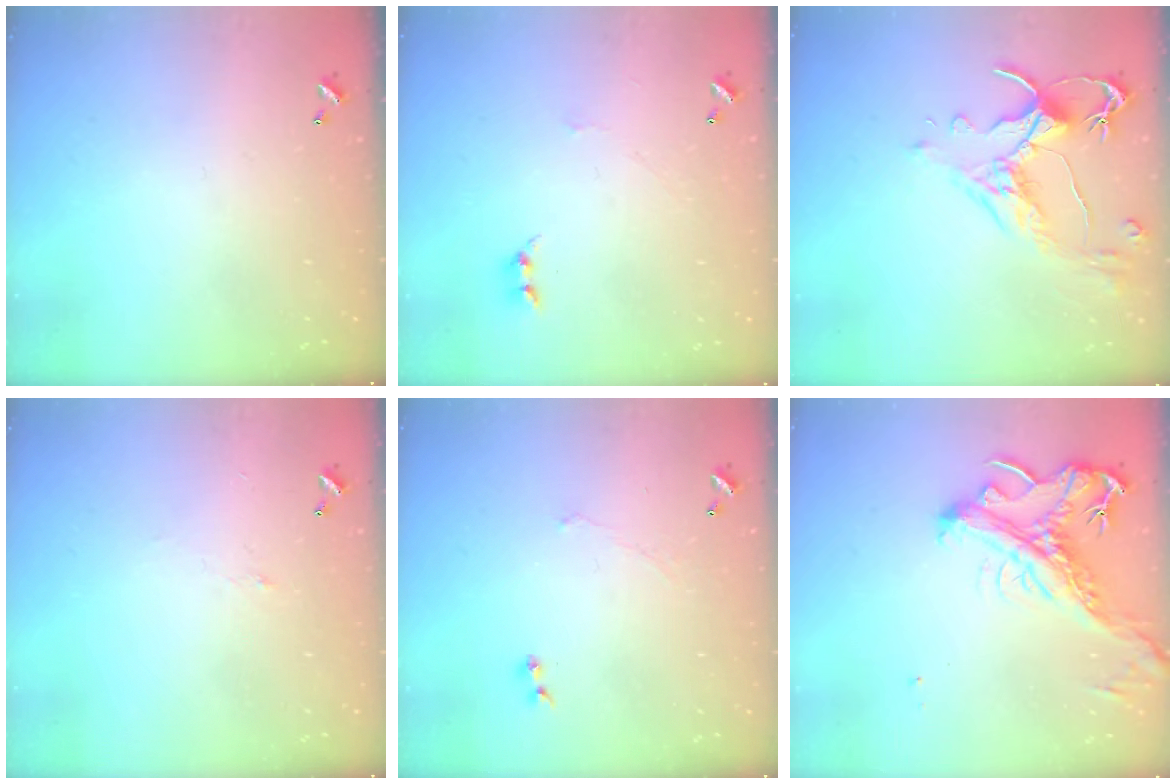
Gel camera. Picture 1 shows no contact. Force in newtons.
{"total": 0.9, "press": 0.8, "slide": 0.4}
{"total": 2.6, "press": 2.2, "slide": 1.3}
{"total": 0.9, "press": 0.6, "slide": 0.6}
{"total": 1.5, "press": 1.4, "slide": 0.6}
{"total": 2.6, "press": 2.2, "slide": 1.4}